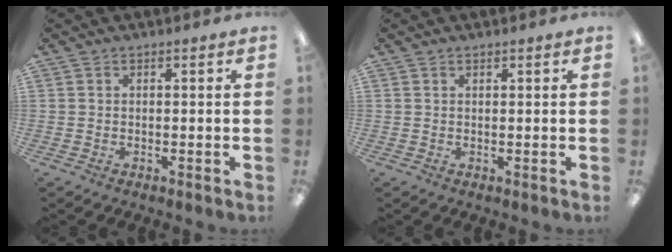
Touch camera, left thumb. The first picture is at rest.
{"total": 0.6, "force": [0.5, 0.2, 0.2], "torque": [-0.004, 0.000, 0.009]}